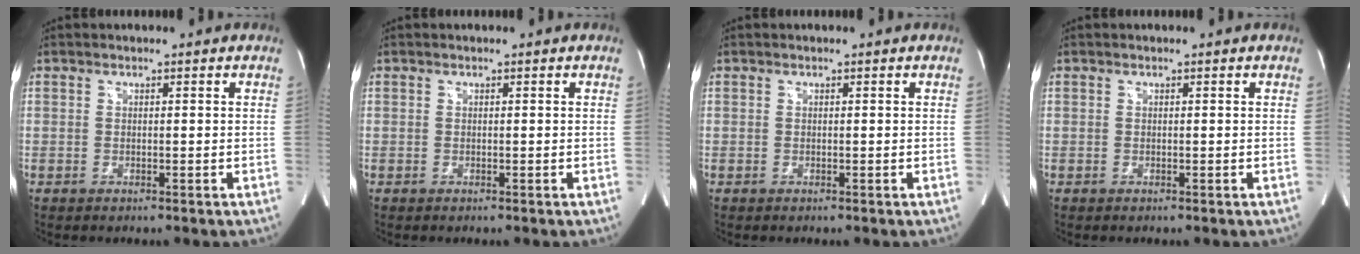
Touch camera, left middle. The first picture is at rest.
{"total": 0.0}
{"total": 0.0}
{"total": 0.0}